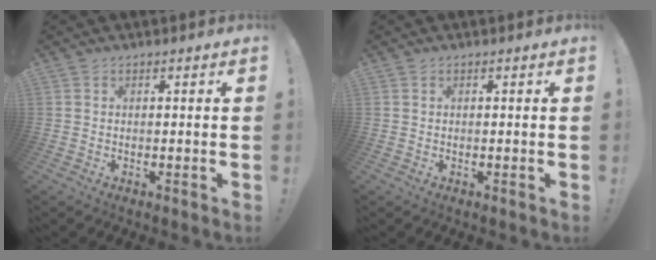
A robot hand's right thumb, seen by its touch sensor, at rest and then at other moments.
{"total": 0.0}